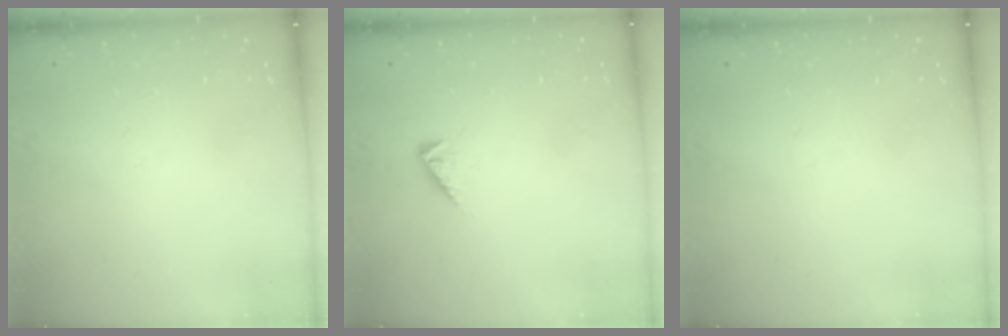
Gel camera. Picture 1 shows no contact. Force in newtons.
{"total": 2.9, "press": 2.9, "slide": 0.5}
{"total": 0.0}